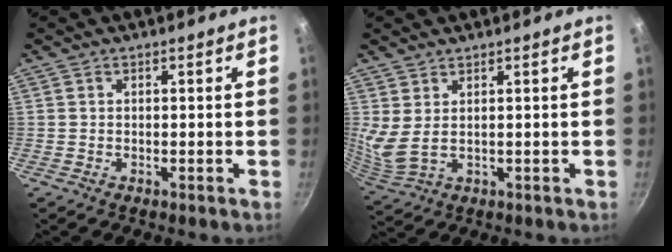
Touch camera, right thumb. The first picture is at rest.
{"total": 3.0, "force": [1.0, 1.2, 2.5], "torque": [-0.055, -0.006, 0.030]}